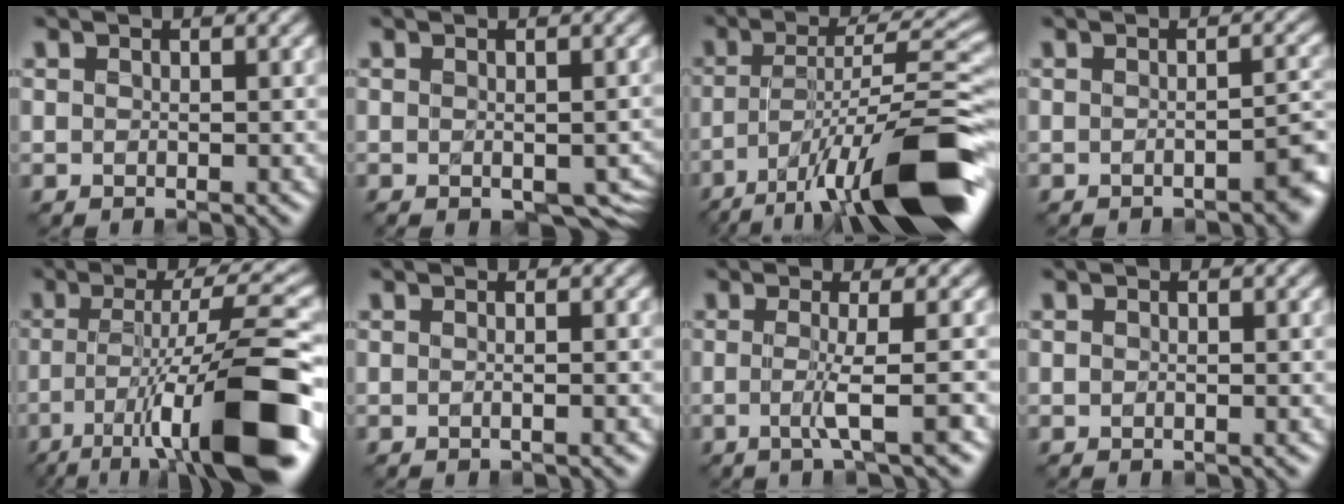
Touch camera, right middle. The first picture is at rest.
{"total": 3.9, "force": [-0.7, 2.5, 3.0], "torque": [-0.046, -0.016, -0.008]}
{"total": 12.9, "force": [-7.2, 1.2, 10.7], "torque": [-0.164, 0.010, -0.128]}
{"total": 3.2, "force": [-1.6, 1.2, 2.5], "torque": [-0.023, 0.001, -0.032]}
{"total": 11.7, "force": [-3.8, 1.3, 11.0], "torque": [-0.158, 0.011, -0.073]}
{"total": 0.5, "force": [-0.3, -0.5, 0.0], "torque": [0.003, 0.002, -0.011]}
{"total": 2.3, "force": [-0.8, -1.1, 1.8], "torque": [-0.038, 0.002, -0.024]}
{"total": 0.0}